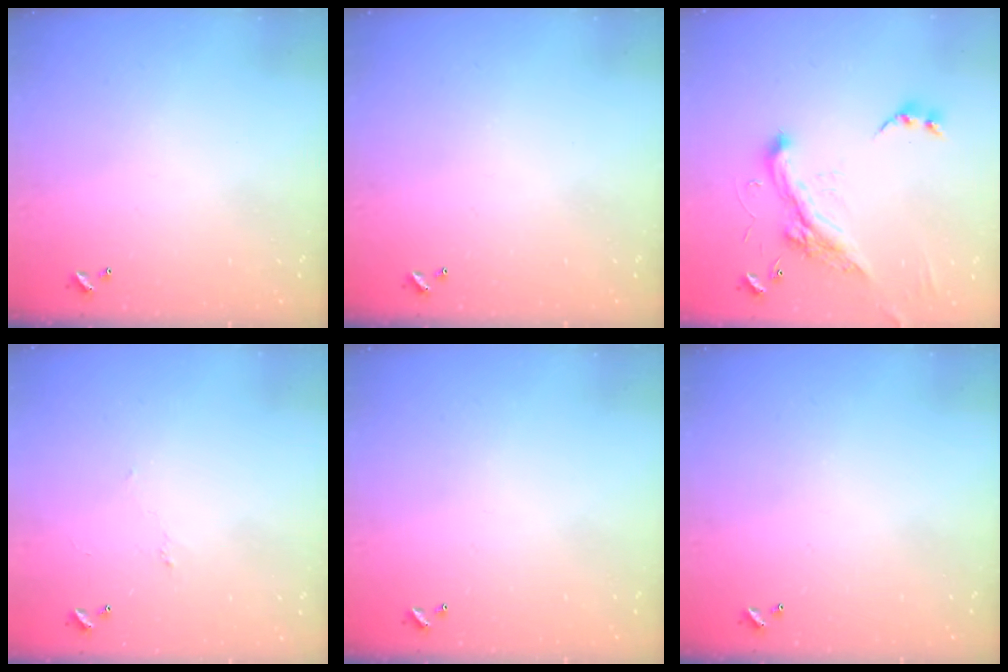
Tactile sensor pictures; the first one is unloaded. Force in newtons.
{"total": 0.0}
{"total": 6.3, "press": 6.1, "slide": 1.6}
{"total": 0.9, "press": 0.6, "slide": 0.7}
{"total": 0.0}
{"total": 0.0}